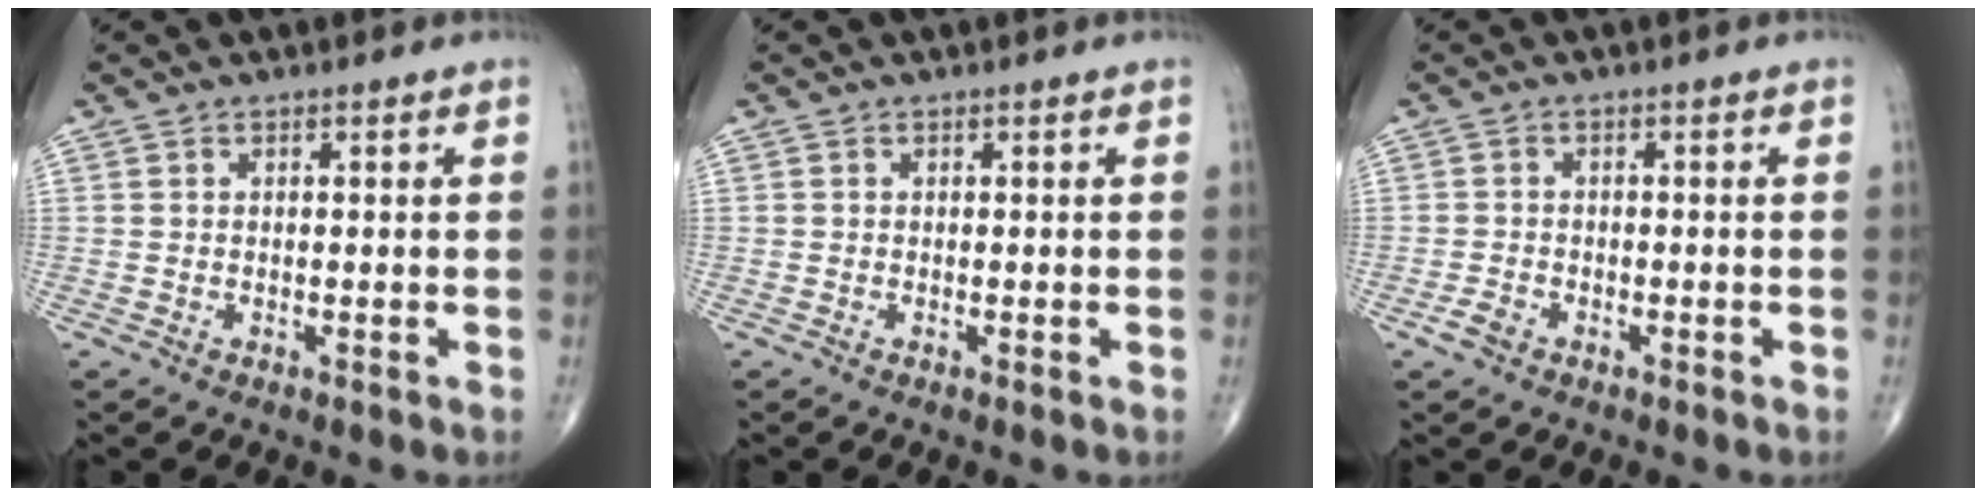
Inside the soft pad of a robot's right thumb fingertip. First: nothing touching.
{"total": 0.0}
{"total": 2.2, "force": [-1.3, 1.4, 1.0], "torque": [-0.021, 0.009, -0.023]}